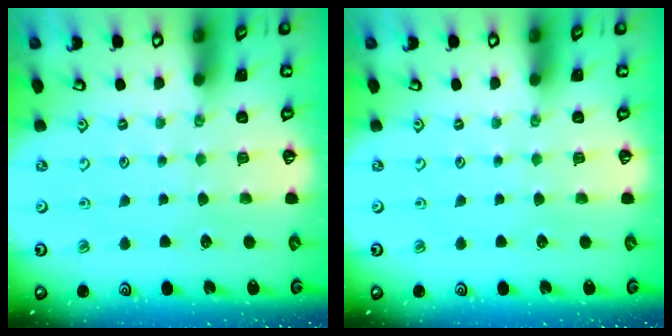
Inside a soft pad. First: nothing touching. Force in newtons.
{"total": 0.0}